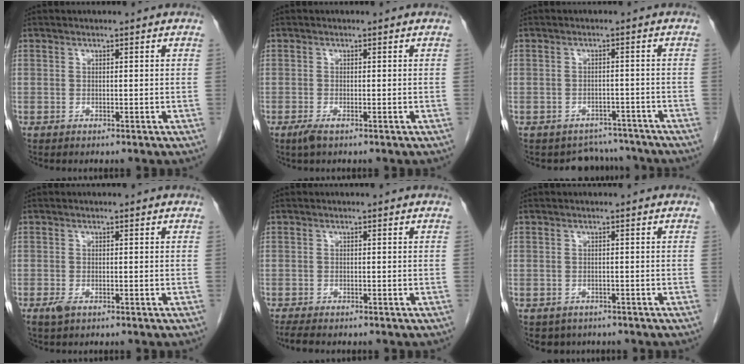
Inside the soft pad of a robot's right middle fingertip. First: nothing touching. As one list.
[{"total": 1.5, "force": [-0.9, 0.2, 1.2], "torque": [-0.026, -0.004, -0.018]}, {"total": 4.8, "force": [-4.3, 1.9, -1.1], "torque": [0.016, 0.019, -0.056]}, {"total": 1.5, "force": [-0.8, 0.7, 1.1], "torque": [-0.026, -0.002, -0.011]}, {"total": 3.5, "force": [-2.9, 0.8, 1.8], "torque": [-0.033, -0.011, -0.041]}, {"total": 2.9, "force": [-2.1, 1.9, 0.3], "torque": [-0.007, 0.003, -0.029]}]